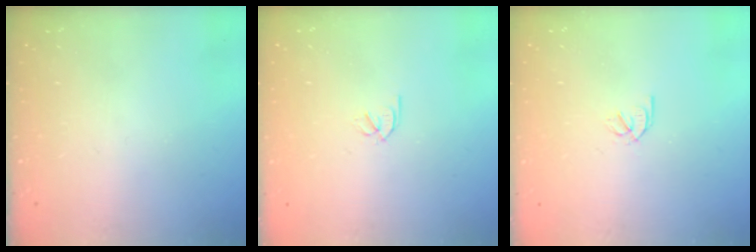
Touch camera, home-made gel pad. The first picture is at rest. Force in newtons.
{"total": 1.8, "press": 1.7, "slide": 0.5}
{"total": 2.0, "press": 2.0, "slide": 0.3}